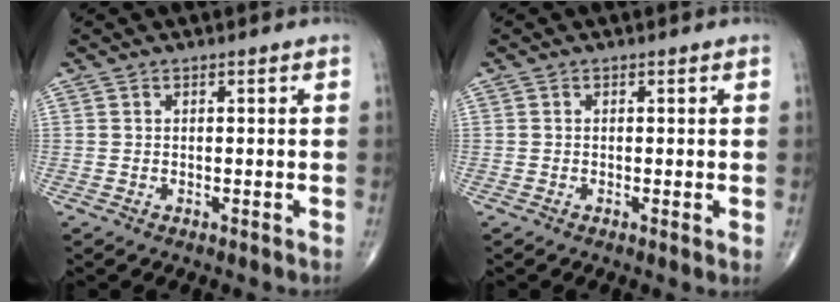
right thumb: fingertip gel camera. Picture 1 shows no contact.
{"total": 1.0, "force": [-0.1, 0.2, 1.0], "torque": [-0.019, -0.004, -0.004]}